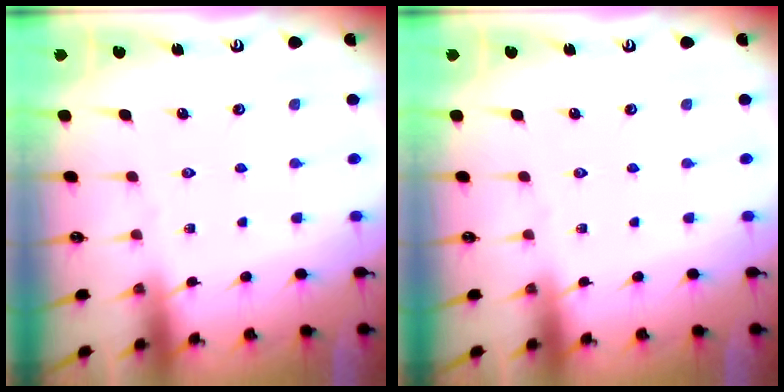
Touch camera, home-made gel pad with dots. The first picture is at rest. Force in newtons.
{"total": 0.0}